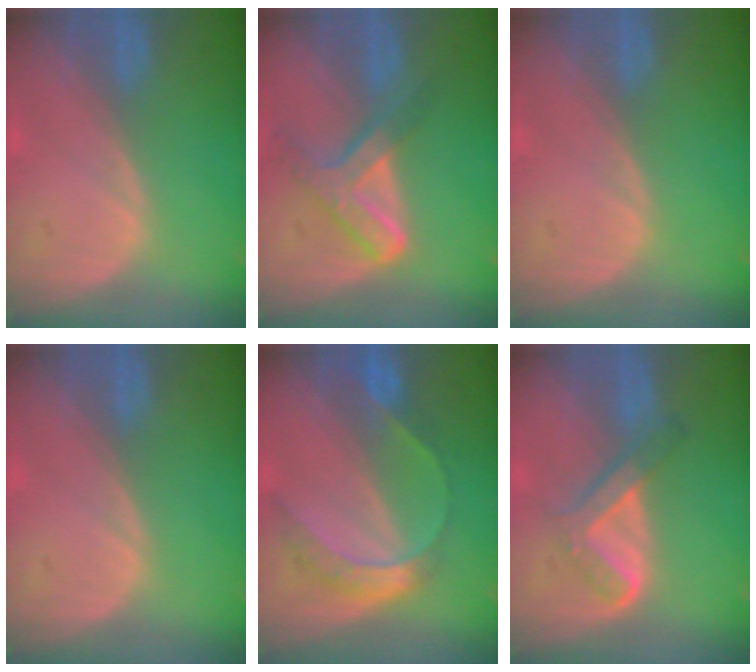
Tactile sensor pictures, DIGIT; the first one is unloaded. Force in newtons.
{"total": 7.3, "press": 6.2, "slide": 3.8}
{"total": 0.0}
{"total": 0.0}
{"total": 7.2, "press": 6.1, "slide": 4.0}
{"total": 5.3, "press": 5.0, "slide": 1.9}